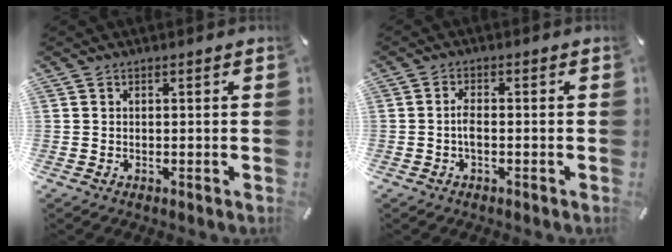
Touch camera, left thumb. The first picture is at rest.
{"total": 2.8, "force": [-0.8, 1.1, 2.5], "torque": [-0.053, 0.003, -0.016]}